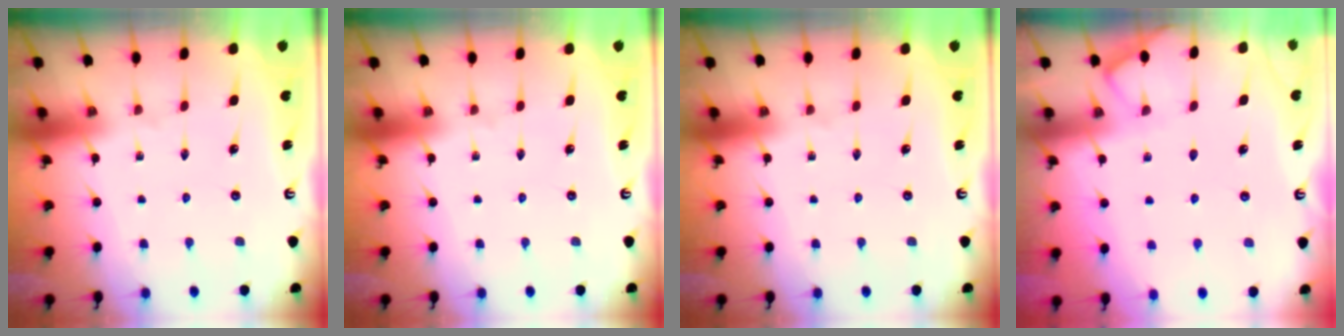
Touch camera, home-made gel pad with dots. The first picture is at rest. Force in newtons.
{"total": 0.0}
{"total": 0.0}
{"total": 3.8, "press": 3.8, "slide": 0.5}